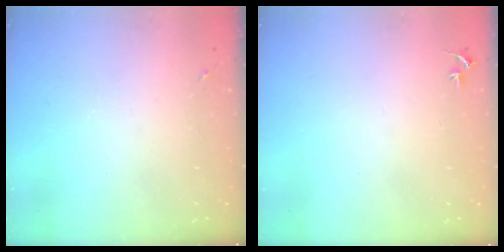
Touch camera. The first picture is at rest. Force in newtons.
{"total": 2.7, "press": 2.7, "slide": 0.3}